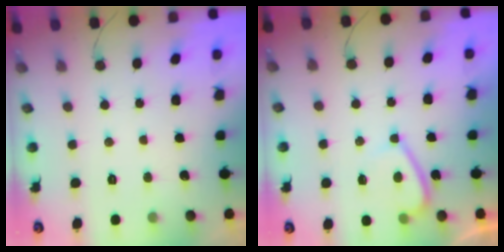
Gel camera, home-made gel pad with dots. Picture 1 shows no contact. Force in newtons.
{"total": 4.5, "press": 4.3, "slide": 1.1}